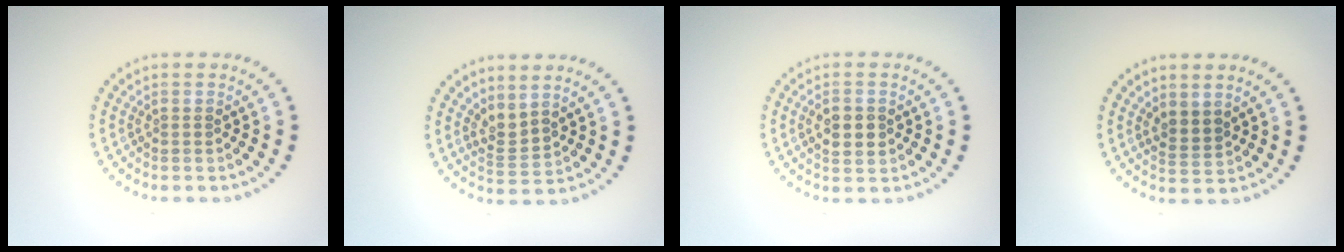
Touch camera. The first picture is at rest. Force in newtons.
{"total": 2.2, "press": 1.6, "slide": 1.6}
{"total": 2.7, "press": 2.7, "slide": 0.2}
{"total": 1.8, "press": 1.4, "slide": 1.1}